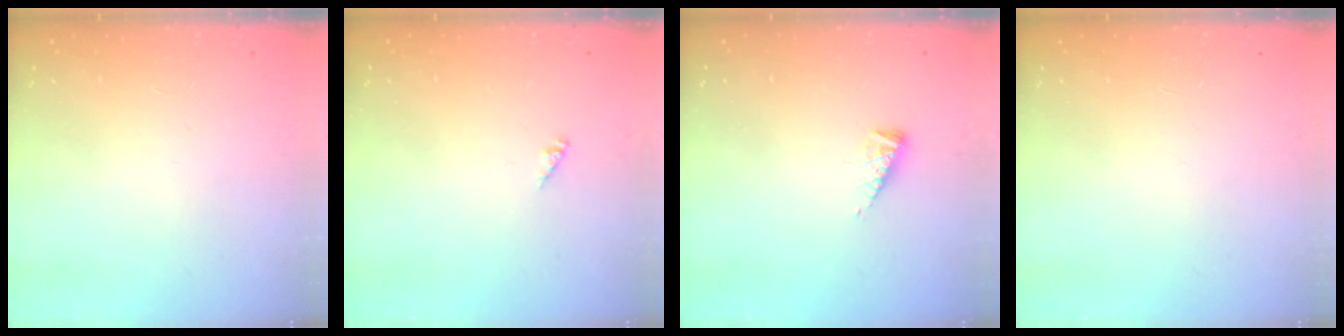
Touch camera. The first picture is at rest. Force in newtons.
{"total": 0.0}
{"total": 5.0, "press": 5.0, "slide": 0.4}
{"total": 0.0}